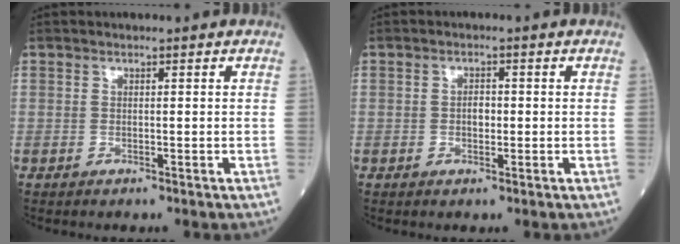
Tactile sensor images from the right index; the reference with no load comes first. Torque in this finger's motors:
{"motor_torque": [0.00, 0.06, 0.00, 0.03]}